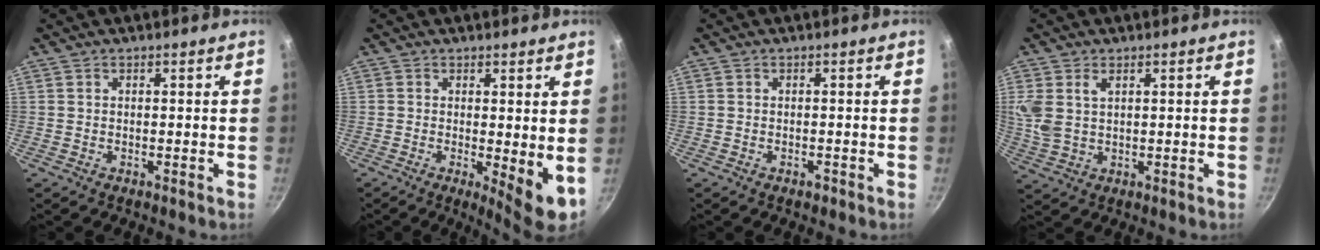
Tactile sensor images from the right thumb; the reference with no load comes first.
{"total": 6.3, "force": [-0.1, 1.8, 6.1], "torque": [-0.085, -0.016, 0.002]}
{"total": 1.0, "force": [-0.6, 0.6, 0.5], "torque": [-0.009, 0.005, -0.007]}
{"total": 6.9, "force": [2.3, 4.4, 4.8], "torque": [-0.098, -0.003, 0.052]}